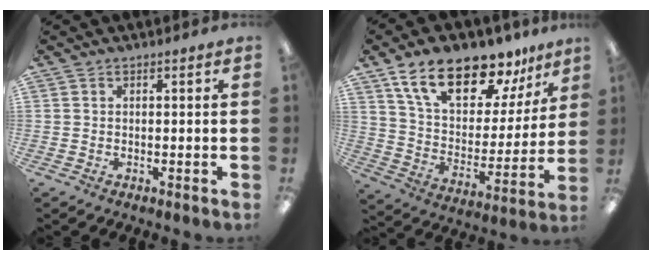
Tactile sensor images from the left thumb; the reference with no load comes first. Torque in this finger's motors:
{"motor_torque": [2.29, 1.89, 1.48, -1.29, 0.16]}